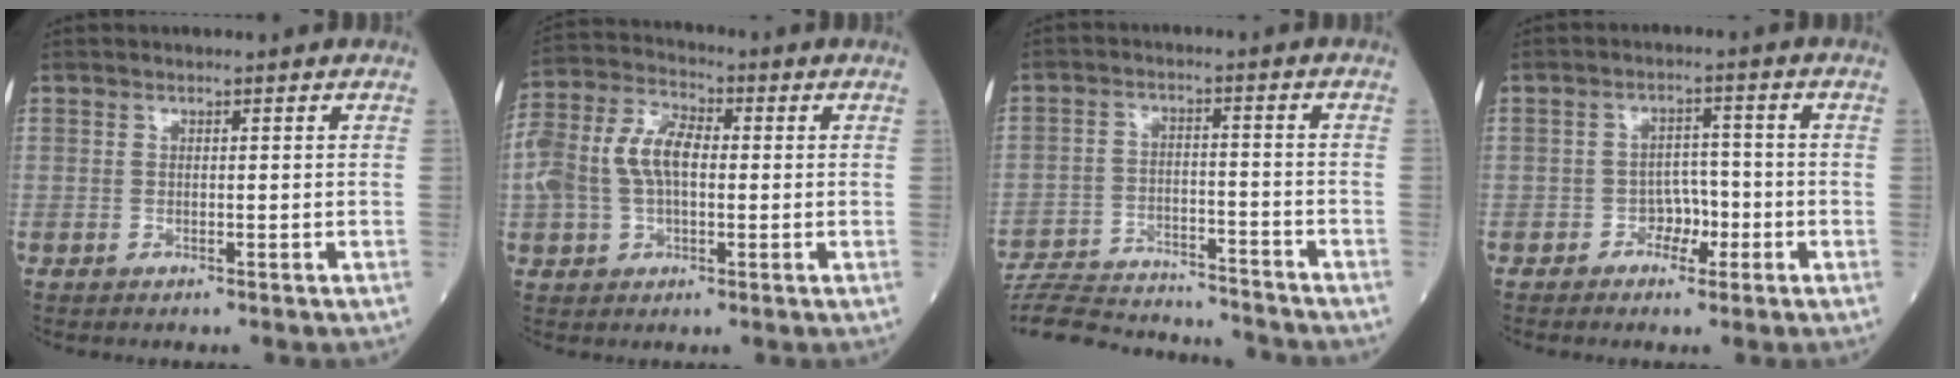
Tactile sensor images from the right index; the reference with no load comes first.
{"total": 10.1, "force": [0.2, 5.6, 8.4], "torque": [-0.194, 0.030, 0.004]}
{"total": 18.1, "force": [-17.3, 2.7, 4.7], "torque": [-0.106, -0.003, -0.259]}
{"total": 3.6, "force": [-1.6, 2.3, 2.2], "torque": [-0.025, 0.007, -0.030]}